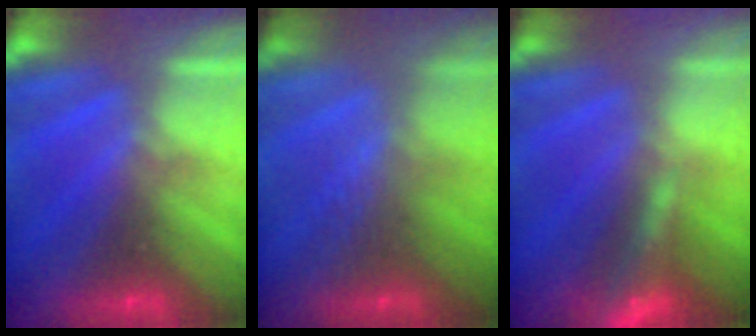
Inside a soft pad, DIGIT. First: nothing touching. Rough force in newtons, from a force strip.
{"total": 2.4}
{"total": 5.7}